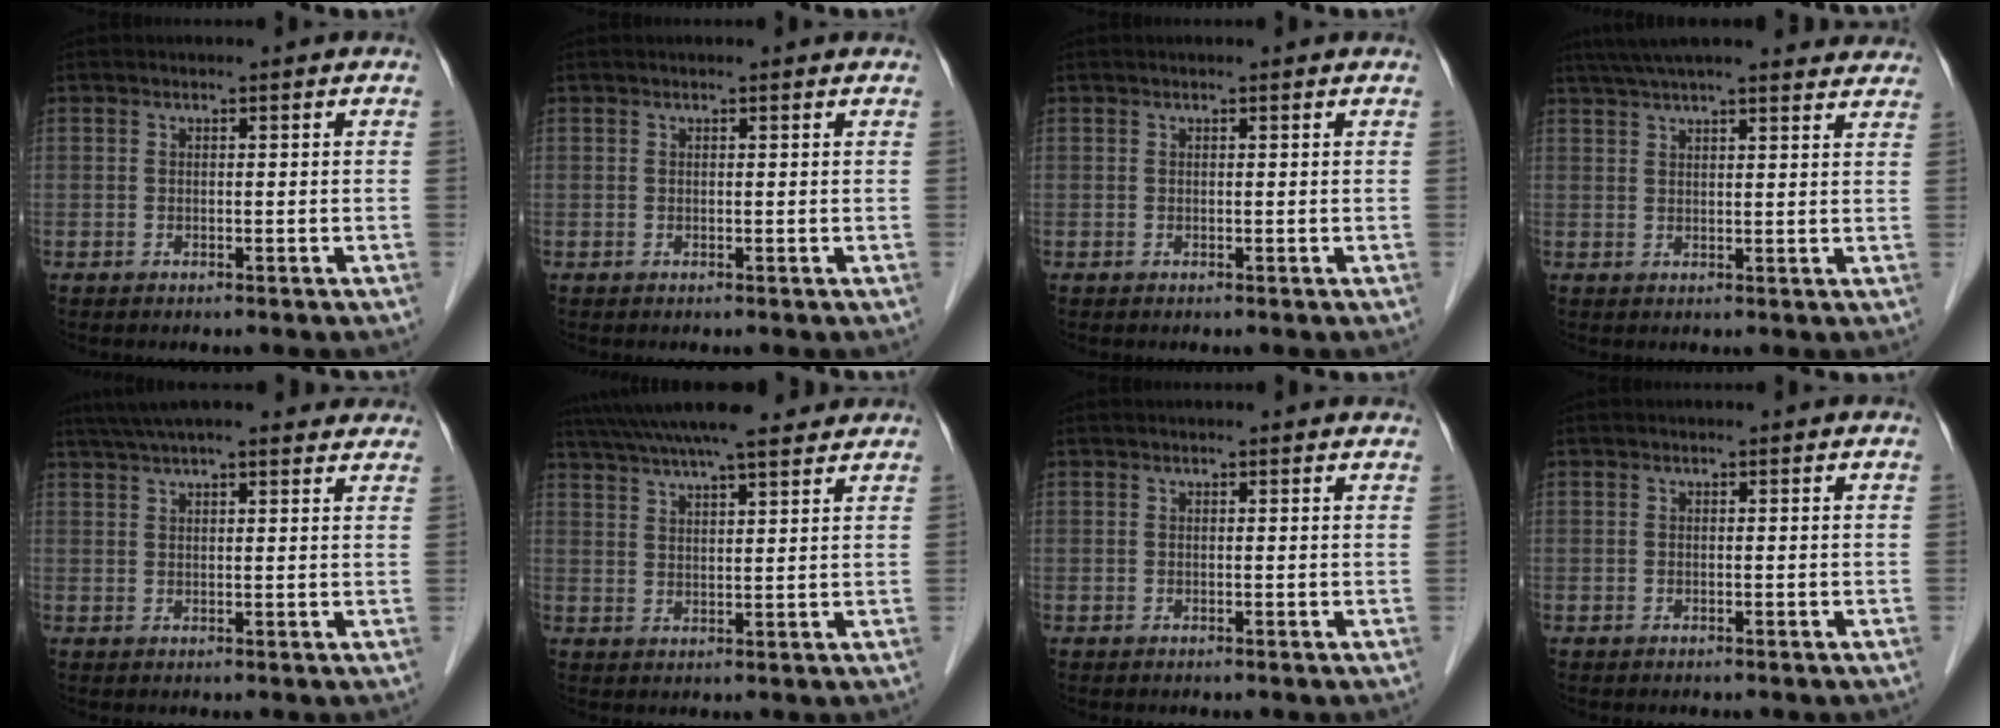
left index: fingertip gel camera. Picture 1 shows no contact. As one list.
[{"total": 1.1, "force": [1.1, 0.1, 0.3], "torque": [-0.010, 0.012, 0.012]}, {"total": 0.7, "force": [0.7, 0.1, 0.2], "torque": [-0.008, 0.010, 0.009]}, {"total": 21.1, "force": [19.1, 2.8, 8.5], "torque": [-0.131, 0.030, 0.247]}, {"total": 16.3, "force": [14.3, 2.7, 7.3], "torque": [-0.111, 0.051, 0.193]}, {"total": 16.9, "force": [14.7, 2.4, 7.9], "torque": [-0.137, 0.039, 0.218]}, {"total": 2.2, "force": [2.1, 0.4, 0.6], "torque": [-0.011, 0.015, 0.017]}, {"total": 0.0}]